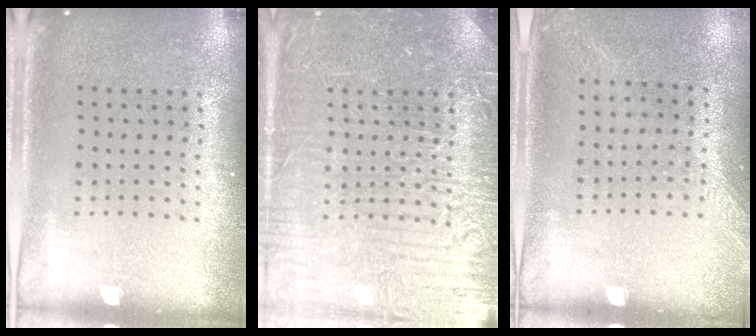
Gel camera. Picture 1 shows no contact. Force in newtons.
{"total": 7.7, "press": 7.7, "slide": 1.1}
{"total": 1.3, "press": 1.0, "slide": 0.8}